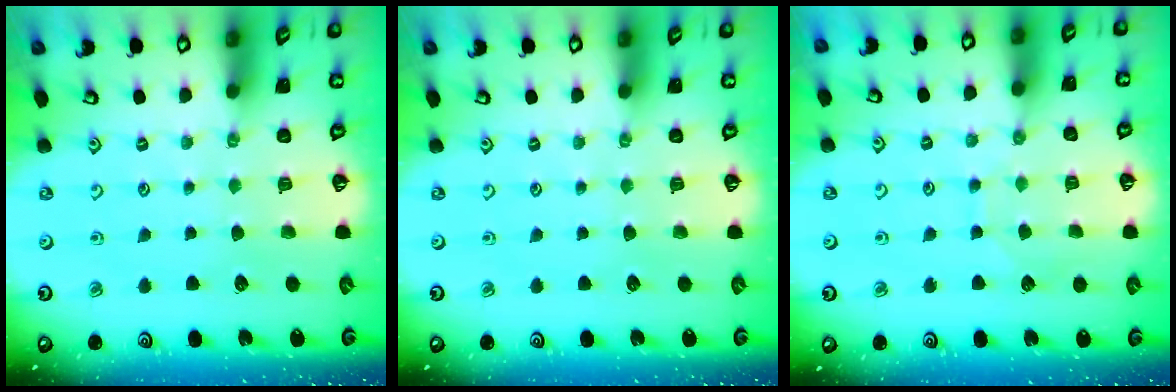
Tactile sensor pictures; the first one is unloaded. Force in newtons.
{"total": 0.0}
{"total": 6.2, "press": 6.2, "slide": 0.2}